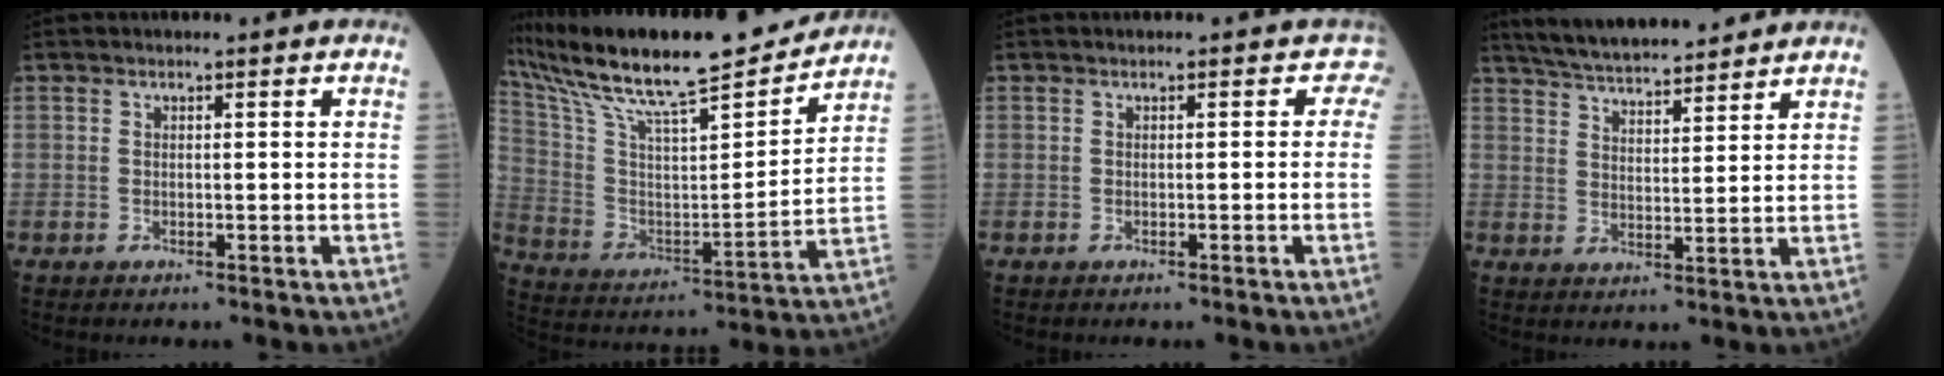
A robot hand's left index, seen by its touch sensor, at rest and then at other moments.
{"total": 23.9, "force": [20.6, 2.9, 11.8], "torque": [-0.223, 0.008, 0.336]}
{"total": 0.8, "force": [0.0, 0.7, 0.3], "torque": [0.014, 0.008, -0.007]}
{"total": 13.1, "force": [11.9, 2.0, 5.2], "torque": [-0.089, 0.014, 0.187]}